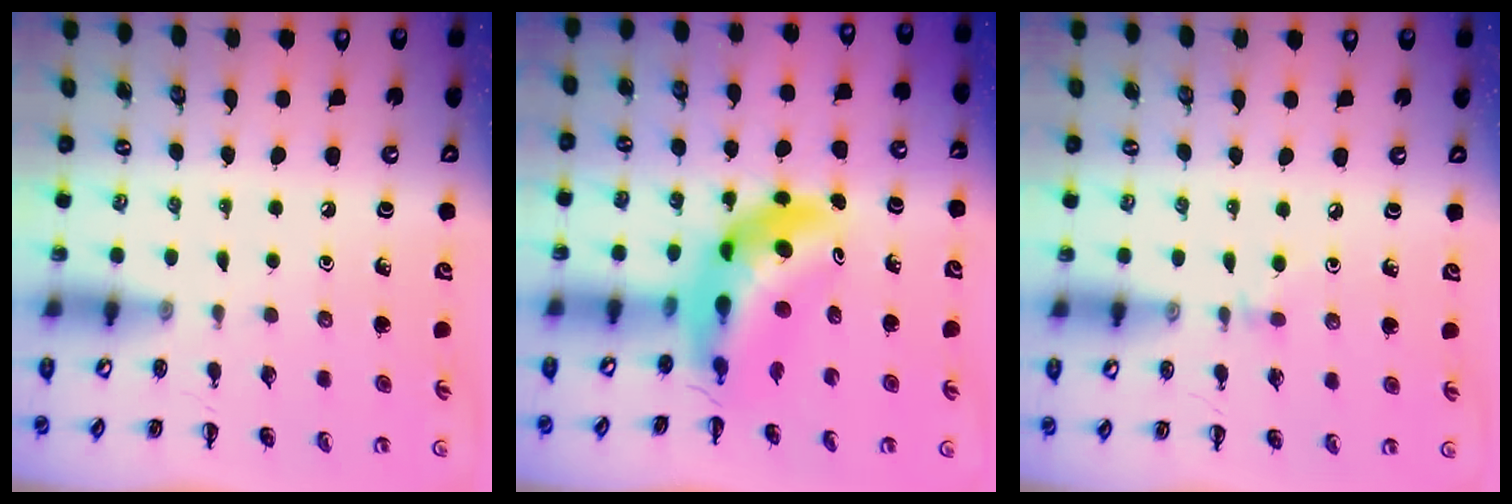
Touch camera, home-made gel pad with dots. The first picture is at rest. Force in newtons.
{"total": 9.3, "press": 8.8, "slide": 3.1}
{"total": 3.7, "press": 3.4, "slide": 1.4}